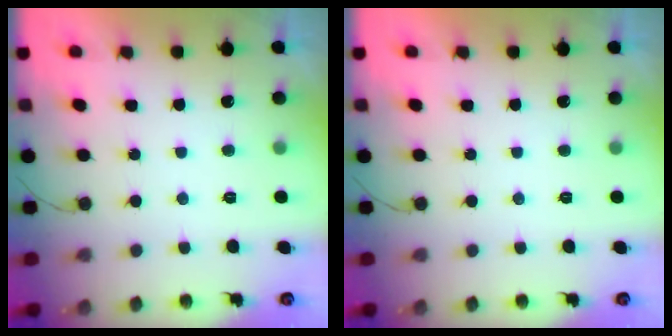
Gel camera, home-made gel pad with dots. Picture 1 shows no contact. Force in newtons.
{"total": 0.0}